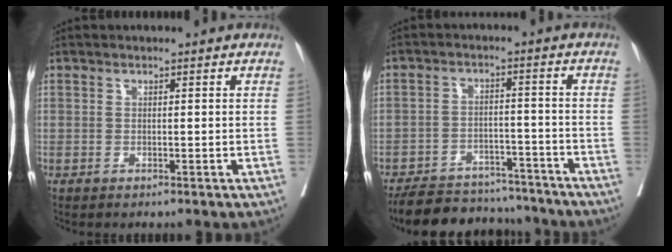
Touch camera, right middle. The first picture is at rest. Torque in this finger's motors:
{"motor_torque": [0.79, -1.15, -0.01, -0.01]}